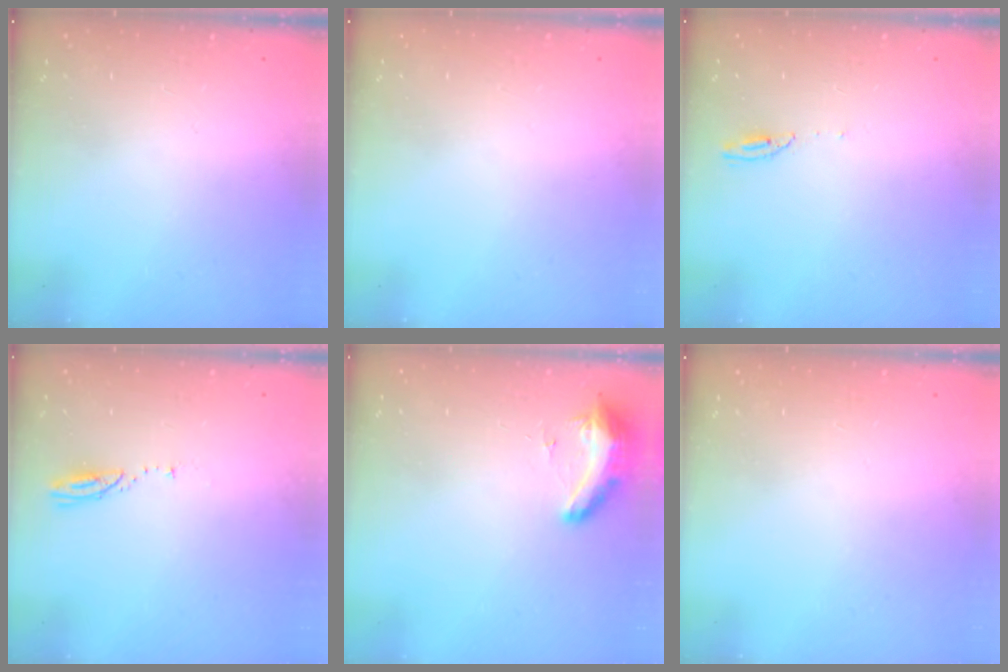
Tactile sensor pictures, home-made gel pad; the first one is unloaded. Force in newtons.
{"total": 0.0}
{"total": 4.4, "press": 4.4, "slide": 0.1}
{"total": 3.0, "press": 3.0, "slide": 0.2}
{"total": 16.9, "press": 11.4, "slide": 12.5}
{"total": 0.0}